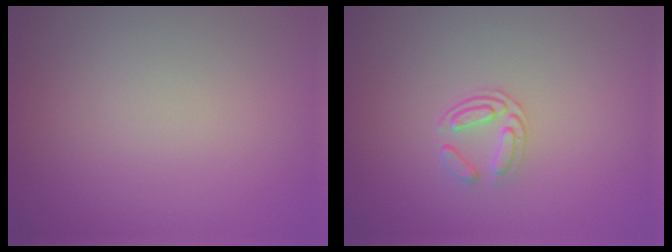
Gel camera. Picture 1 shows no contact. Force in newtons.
{"total": 1.7, "press": 1.3, "slide": 1.1}